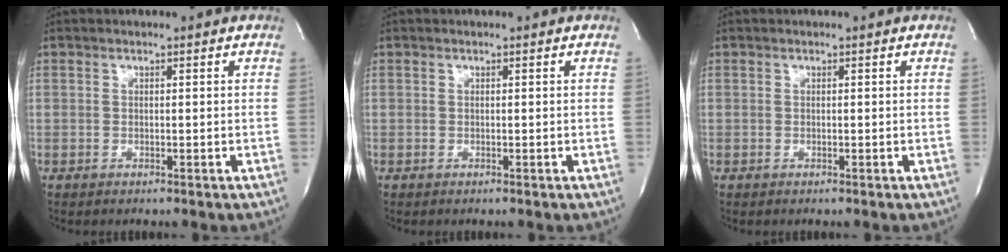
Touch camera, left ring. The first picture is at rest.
{"total": 0.0}
{"total": 0.0}